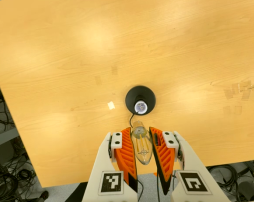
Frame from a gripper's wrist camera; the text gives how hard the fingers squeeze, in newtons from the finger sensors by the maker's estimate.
{"total": 19.7, "left": 21.4, "right": 18.1}